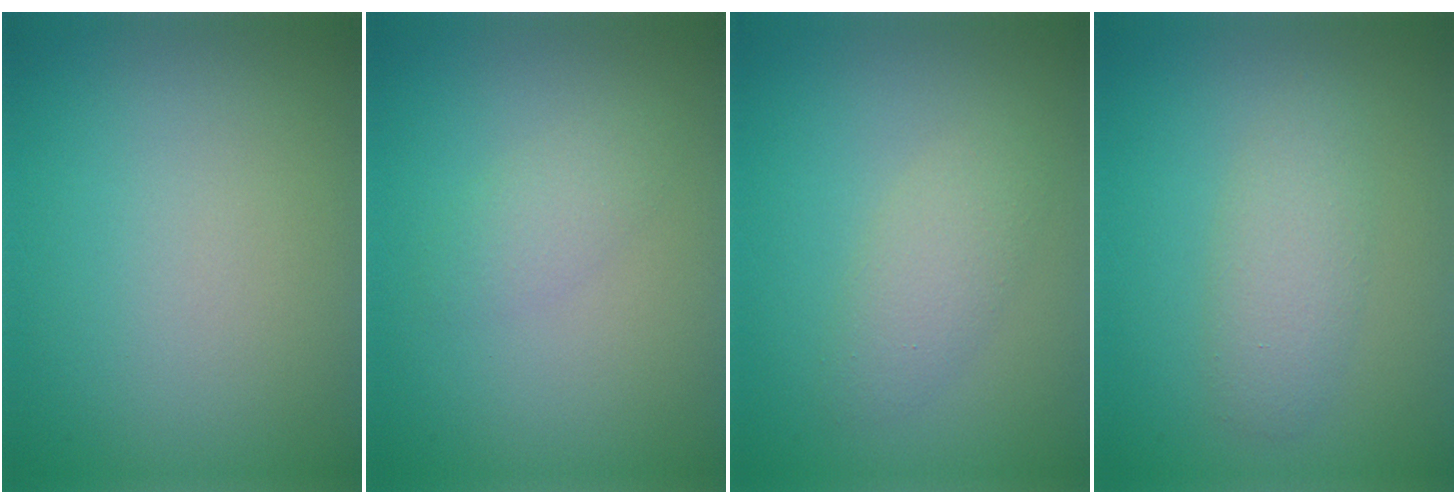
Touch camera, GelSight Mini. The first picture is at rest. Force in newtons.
{"total": 1.5, "press": 1.5, "slide": 0.0}
{"total": 2.3, "press": 2.3, "slide": 0.1}
{"total": 2.7, "press": 2.7, "slide": 0.2}